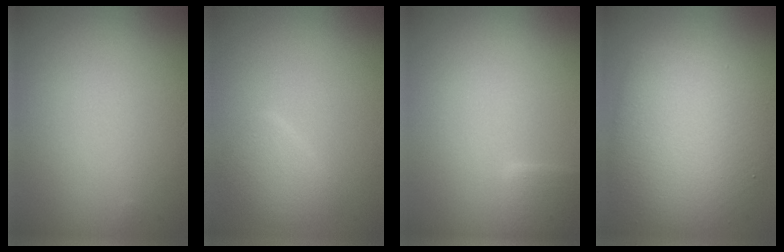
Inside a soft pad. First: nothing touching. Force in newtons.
{"total": 2.4, "press": 2.4, "slide": 0.1}
{"total": 1.8, "press": 1.8, "slide": 0.1}
{"total": 8.2, "press": 8.2, "slide": 0.3}